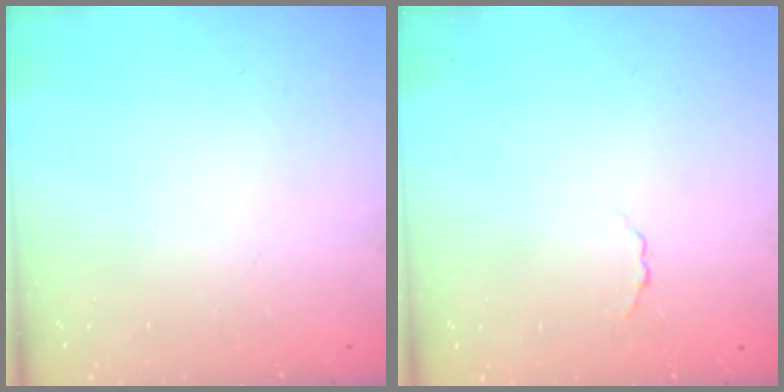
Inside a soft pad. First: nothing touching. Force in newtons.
{"total": 1.6, "press": 1.5, "slide": 0.5}